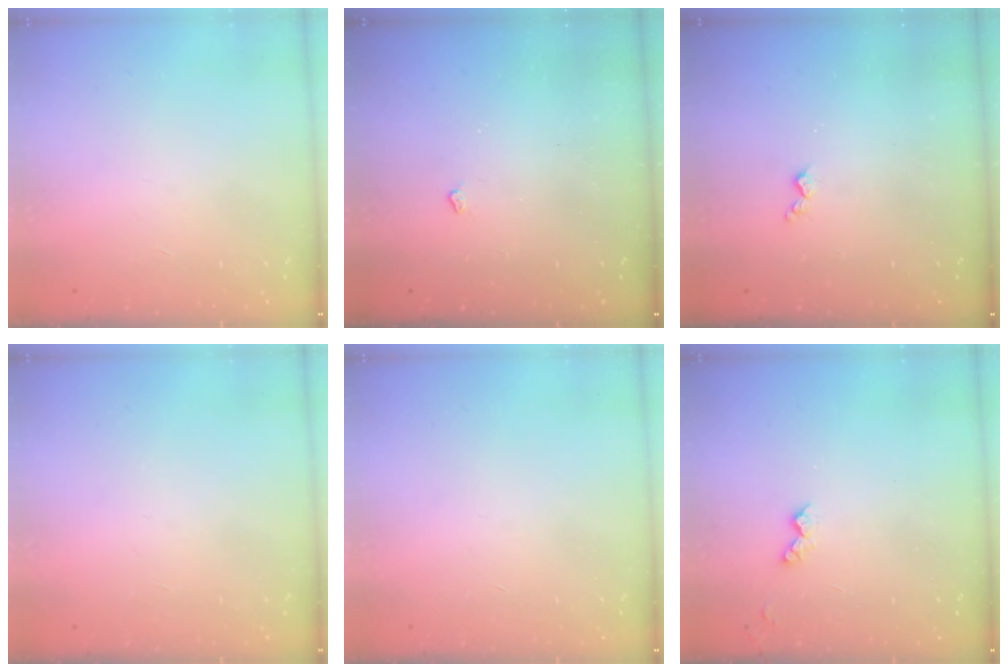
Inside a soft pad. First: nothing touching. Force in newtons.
{"total": 3.0, "press": 2.9, "slide": 0.5}
{"total": 3.0, "press": 2.9, "slide": 0.6}
{"total": 0.0}
{"total": 0.0}
{"total": 4.0, "press": 4.0, "slide": 0.6}